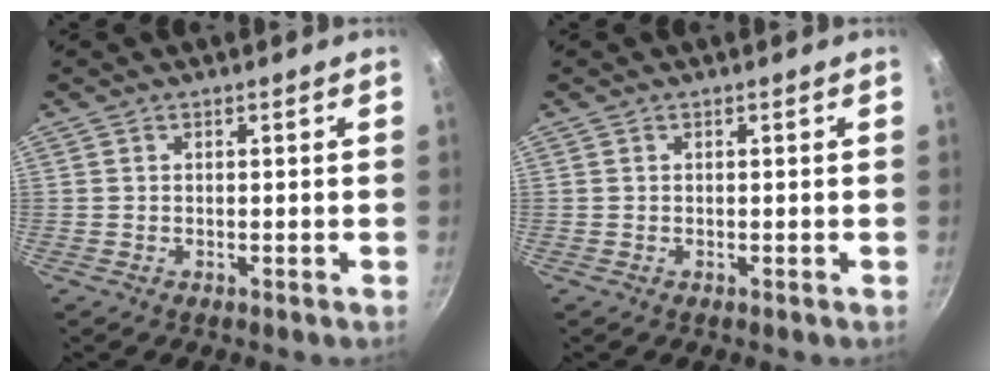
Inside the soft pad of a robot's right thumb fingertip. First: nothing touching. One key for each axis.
{"total": 0.0}